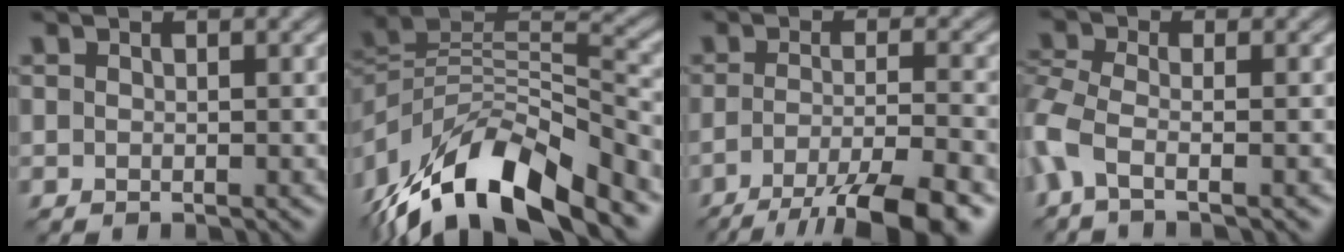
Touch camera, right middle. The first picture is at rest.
{"total": 12.7, "force": [-9.3, 3.5, 7.9], "torque": [-0.152, 0.020, -0.174]}
{"total": 8.6, "force": [-6.2, 1.0, 5.9], "torque": [-0.094, -0.007, -0.107]}
{"total": 4.0, "force": [-2.2, 1.1, 3.2], "torque": [-0.083, 0.000, -0.057]}